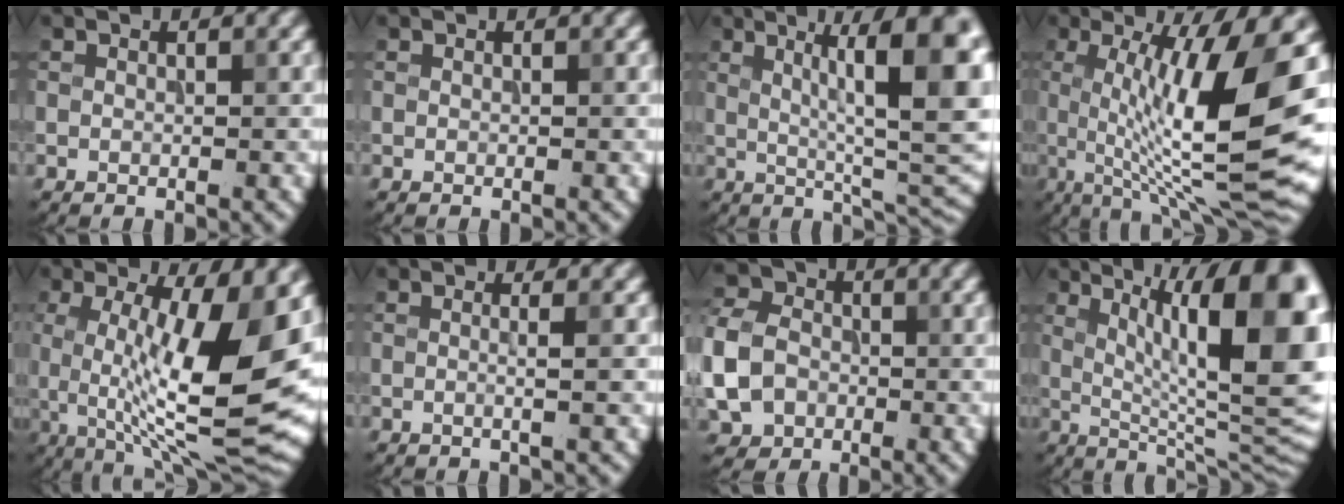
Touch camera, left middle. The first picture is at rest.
{"total": 0.0}
{"total": 12.3, "force": [2.8, 3.4, 11.4], "torque": [-0.153, 0.006, 0.043]}
{"total": 13.3, "force": [1.1, 3.1, 12.9], "torque": [-0.199, -0.004, 0.021]}
{"total": 13.0, "force": [0.9, 3.9, 12.4], "torque": [-0.198, -0.015, 0.017]}
{"total": 2.1, "force": [0.2, 0.9, 1.9], "torque": [-0.015, -0.004, -0.021]}
{"total": 6.7, "force": [-1.6, 5.4, 3.6], "torque": [-0.093, 0.000, -0.047]}
{"total": 15.6, "force": [3.7, 4.6, 14.5], "torque": [-0.180, 0.004, 0.059]}